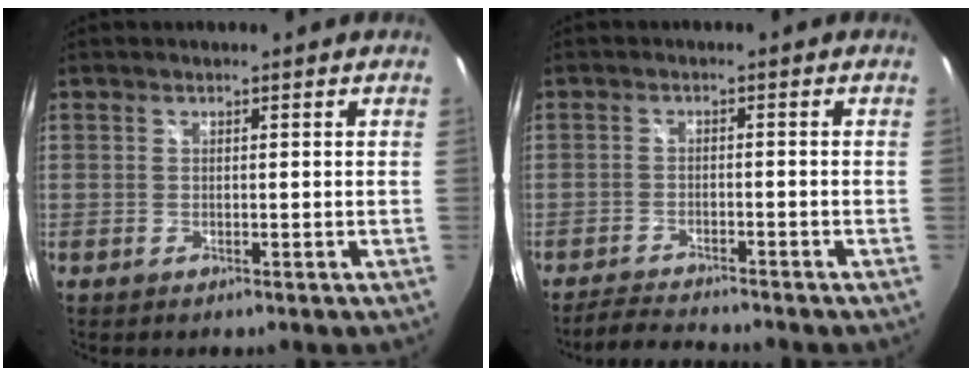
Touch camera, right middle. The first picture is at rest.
{"total": 4.5, "force": [-4.3, -0.1, 1.2], "torque": [-0.041, -0.009, -0.078]}